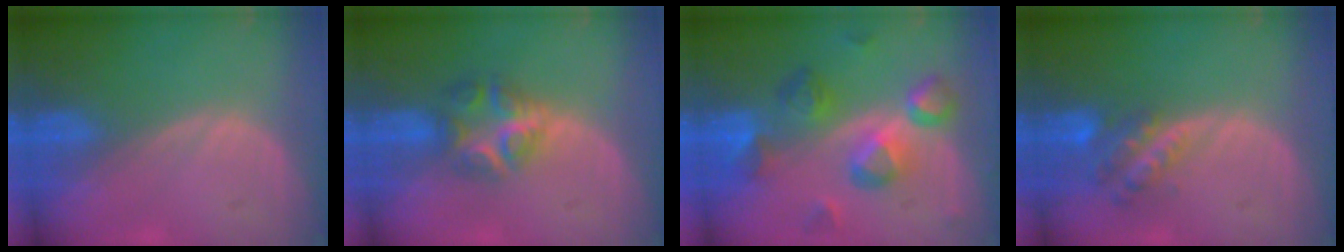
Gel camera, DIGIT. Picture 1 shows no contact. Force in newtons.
{"total": 5.7, "press": 5.7, "slide": 0.2}
{"total": 8.9, "press": 8.5, "slide": 2.7}
{"total": 5.8, "press": 5.0, "slide": 2.8}